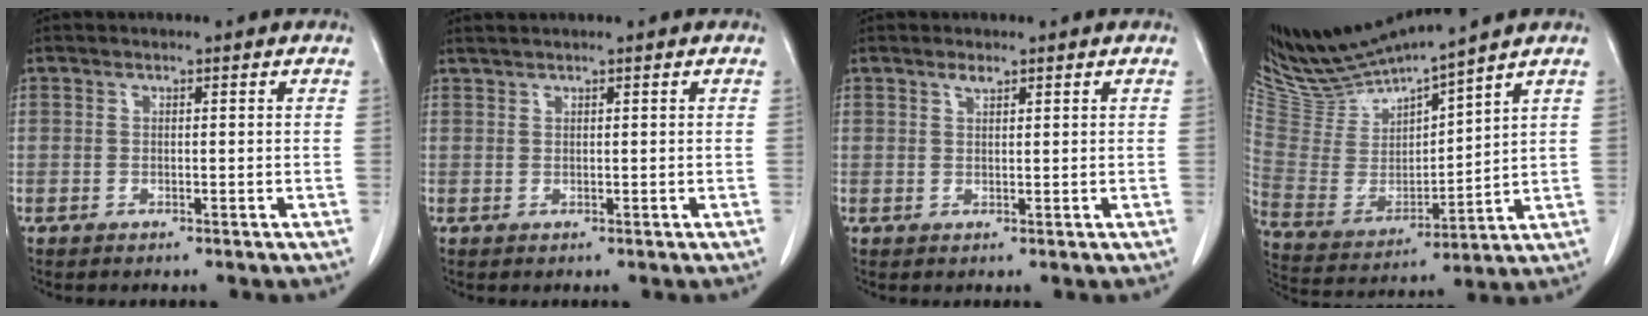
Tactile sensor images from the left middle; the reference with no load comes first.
{"total": 1.2, "force": [1.2, -0.2, 0.4], "torque": [-0.009, 0.007, 0.028]}
{"total": 1.0, "force": [0.8, 0.2, 0.5], "torque": [-0.017, -0.002, 0.016]}
{"total": 13.1, "force": [12.5, -0.3, 3.7], "torque": [-0.081, -0.016, 0.258]}